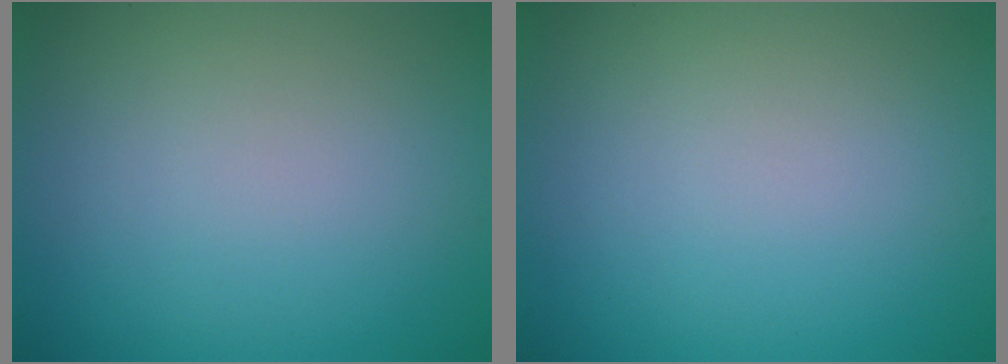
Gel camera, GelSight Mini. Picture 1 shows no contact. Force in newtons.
{"total": 0.0}